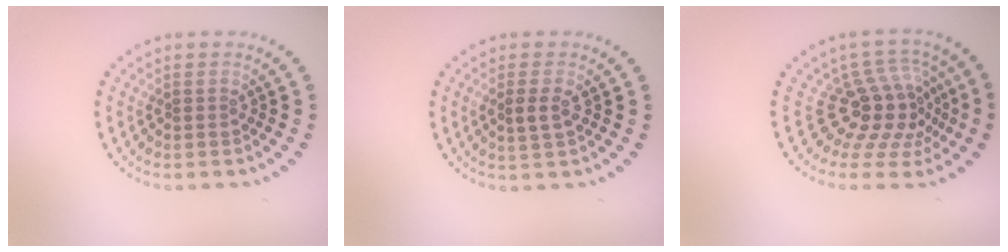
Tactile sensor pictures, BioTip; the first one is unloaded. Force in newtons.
{"total": 1.8, "press": 1.8, "slide": 0.5}
{"total": 4.8, "press": 3.5, "slide": 3.3}